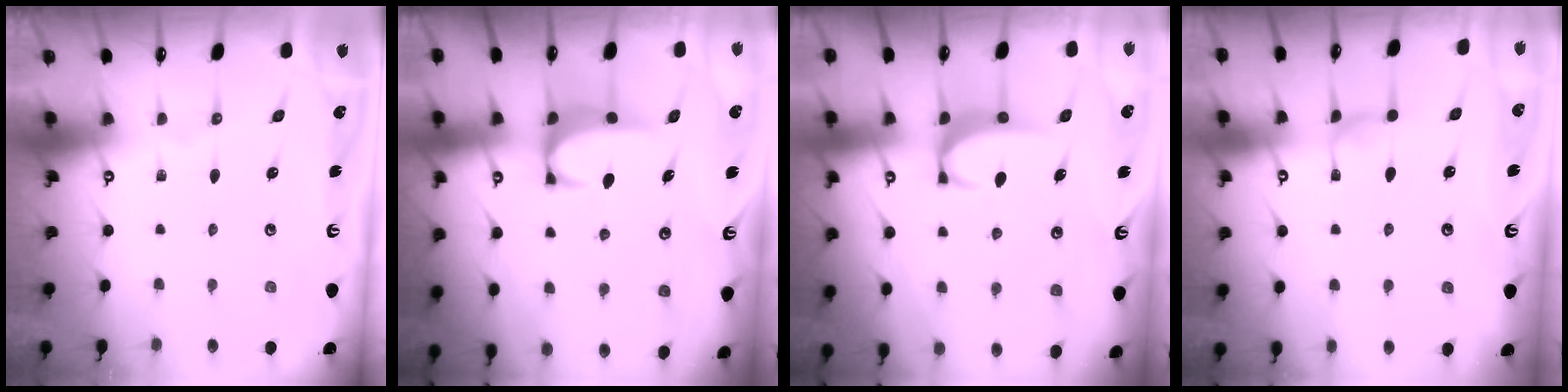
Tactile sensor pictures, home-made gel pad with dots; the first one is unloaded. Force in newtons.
{"total": 3.2, "press": 3.2, "slide": 0.6}
{"total": 3.5, "press": 3.5, "slide": 0.4}
{"total": 0.8, "press": 0.0, "slide": 0.8}